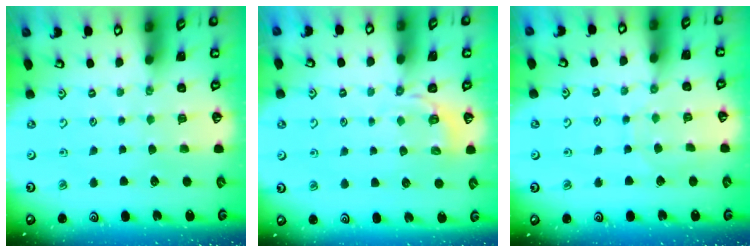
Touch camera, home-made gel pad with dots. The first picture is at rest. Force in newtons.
{"total": 3.2, "press": 2.7, "slide": 1.8}
{"total": 5.0, "press": 5.0, "slide": 0.6}